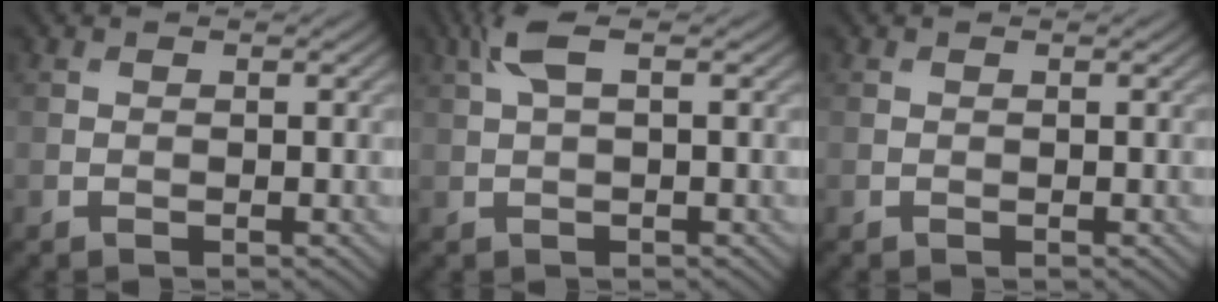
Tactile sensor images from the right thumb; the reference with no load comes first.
{"total": 3.8, "force": [1.6, 1.1, 3.3], "torque": [-0.085, 0.016, 0.032]}
{"total": 0.0}